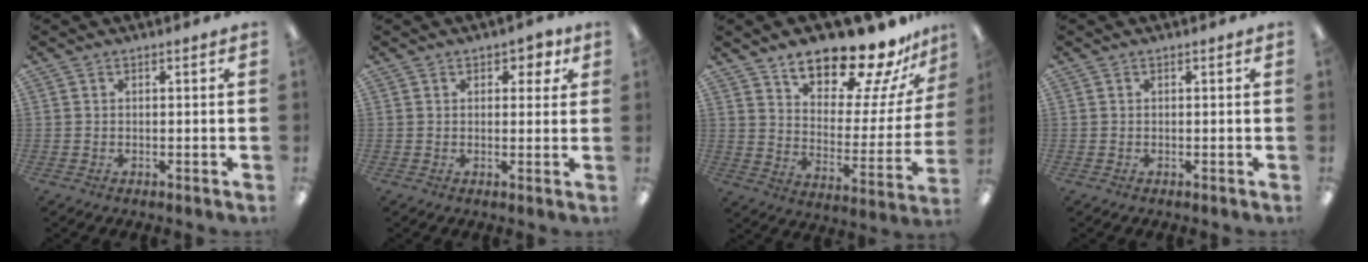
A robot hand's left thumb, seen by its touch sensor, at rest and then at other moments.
{"total": 3.6, "force": [1.9, 2.1, 2.2], "torque": [-0.022, -0.002, 0.028]}
{"total": 18.9, "force": [16.1, 5.5, 8.3], "torque": [-0.122, -0.128, 0.270]}
{"total": 0.0}